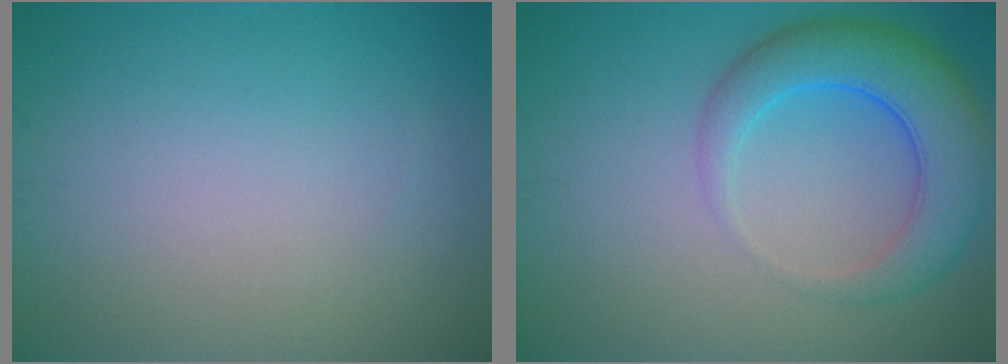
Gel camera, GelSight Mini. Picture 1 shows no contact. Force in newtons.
{"total": 6.2, "press": 6.2, "slide": 0.4}